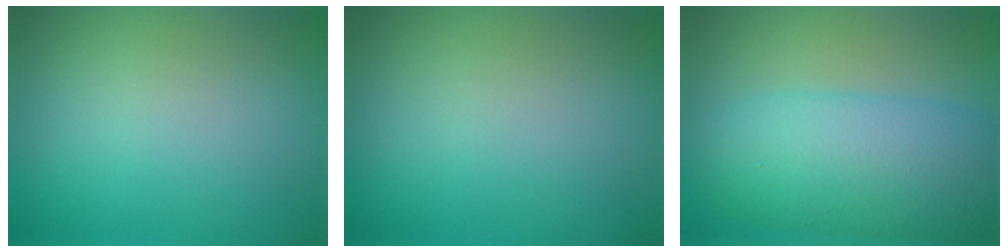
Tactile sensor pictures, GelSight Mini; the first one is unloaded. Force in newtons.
{"total": 0.0}
{"total": 8.6, "press": 8.6, "slide": 0.2}